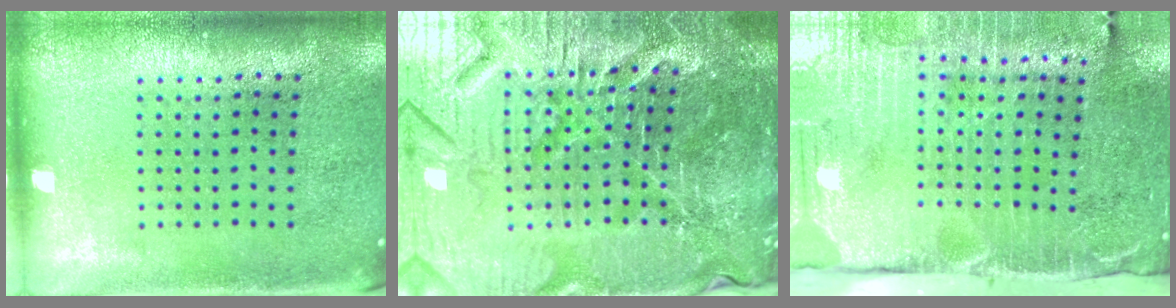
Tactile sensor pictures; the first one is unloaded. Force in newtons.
{"total": 6.5, "press": 6.0, "slide": 2.6}
{"total": 4.8, "press": 3.9, "slide": 2.7}